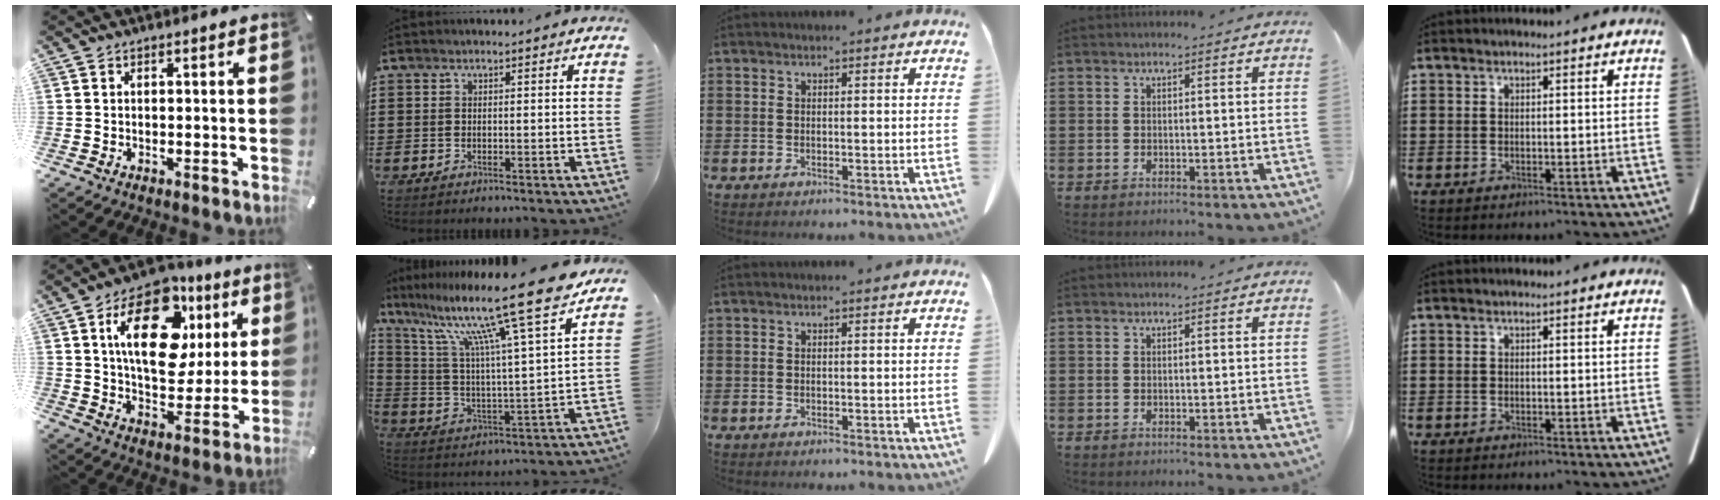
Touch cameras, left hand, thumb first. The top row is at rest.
{"thumb": {"total": 20.5, "force": [8.0, 12.3, 14.4], "torque": [-0.226, -0.017, 0.132]}, "index": {"total": 15.4, "force": [12.0, -0.4, 9.5], "torque": [-0.208, -0.083, 0.191]}}